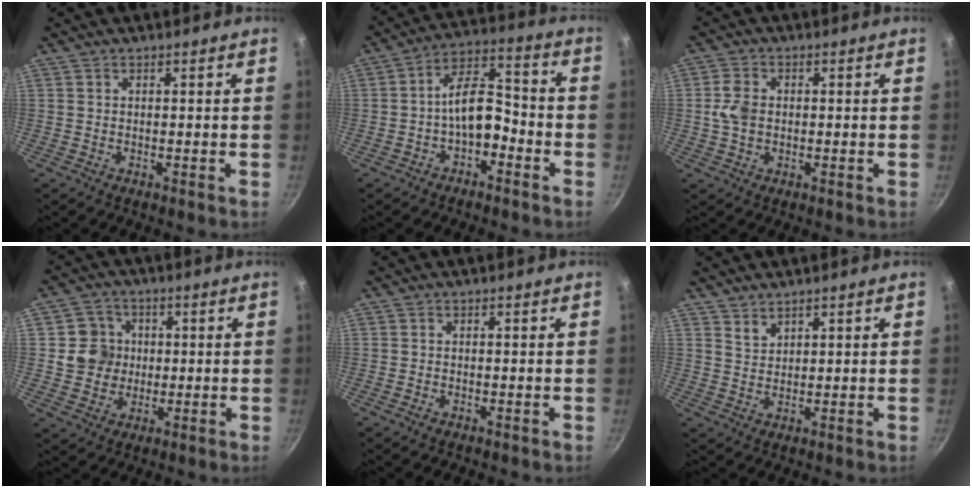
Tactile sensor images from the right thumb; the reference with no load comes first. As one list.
[{"total": 9.4, "force": [-3.3, 5.3, 7.1], "torque": [-0.091, 0.060, -0.060]}, {"total": 4.7, "force": [0.0, 3.5, 3.2], "torque": [-0.058, 0.005, -0.004]}, {"total": 7.5, "force": [0.6, 7.2, 2.0], "torque": [0.006, 0.007, 0.006]}, {"total": 0.7, "force": [-0.5, 0.4, 0.3], "torque": [-0.009, 0.001, -0.011]}, {"total": 2.3, "force": [1.9, 1.0, 0.6], "torque": [-0.005, -0.007, 0.040]}]